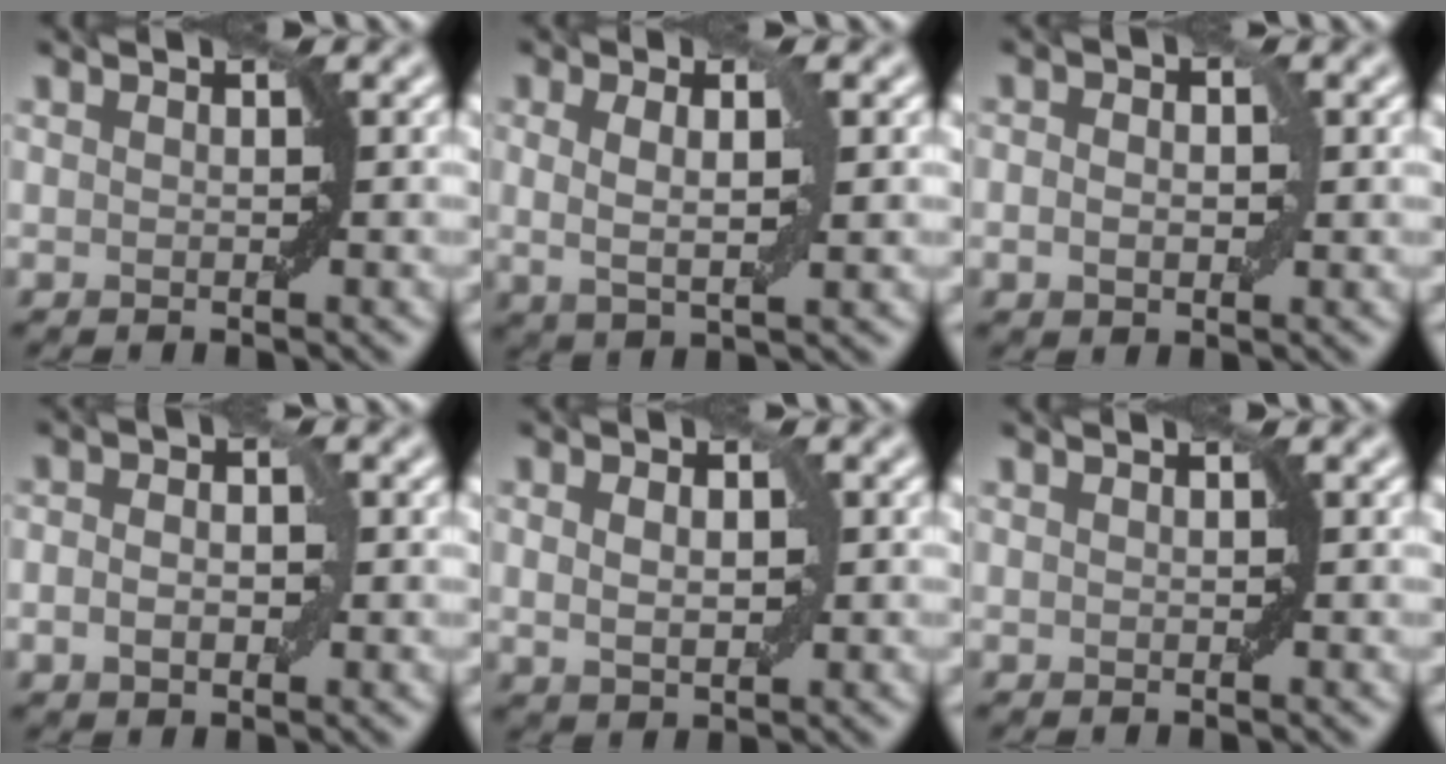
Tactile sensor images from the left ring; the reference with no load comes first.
{"total": 3.1, "force": [0.7, 0.7, 2.9], "torque": [-0.056, -0.004, 0.013]}
{"total": 2.3, "force": [0.0, 1.5, 1.8], "torque": [-0.028, 0.003, 0.000]}
{"total": 2.7, "force": [-0.3, 1.6, 2.1], "torque": [-0.034, 0.003, -0.006]}
{"total": 2.4, "force": [0.4, 1.5, 1.9], "torque": [-0.030, 0.001, 0.011]}
{"total": 0.0}